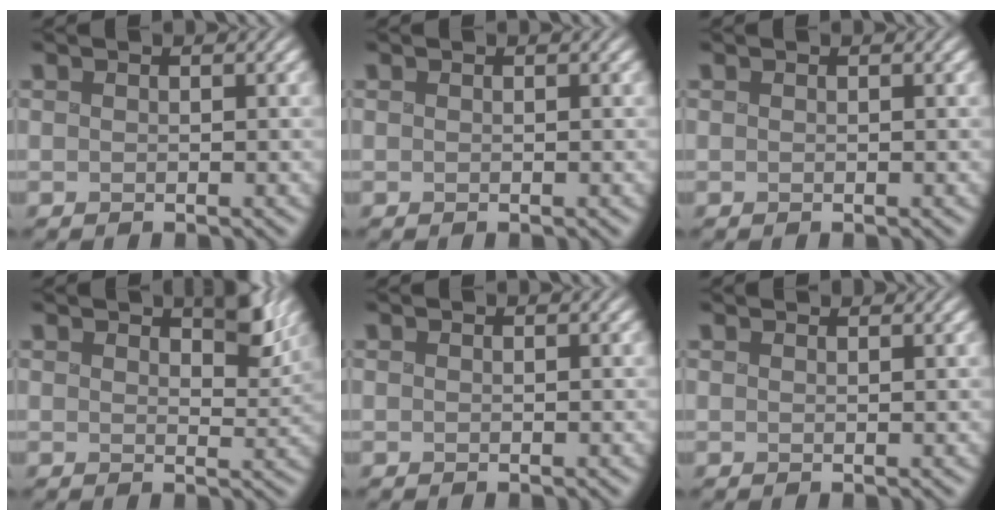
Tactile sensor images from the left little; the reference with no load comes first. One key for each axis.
{"total": 0.0}
{"total": 0.0}
{"total": 3.8, "fx": 2.5, "fy": 1.4, "fz": 2.5, "tx": -0.029, "ty": -0.002, "tz": 0.033}
{"total": 0.0}
{"total": 1.6, "fx": 1.6, "fy": 0.1, "fz": 0.4, "tx": -0.003, "ty": 0.003, "tz": 0.017}